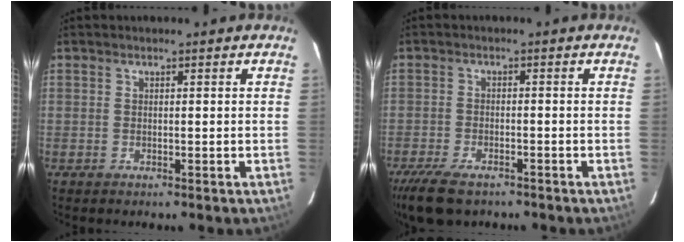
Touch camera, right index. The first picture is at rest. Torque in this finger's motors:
{"motor_torque": [0.35, -0.39, 0.21, 0.07]}